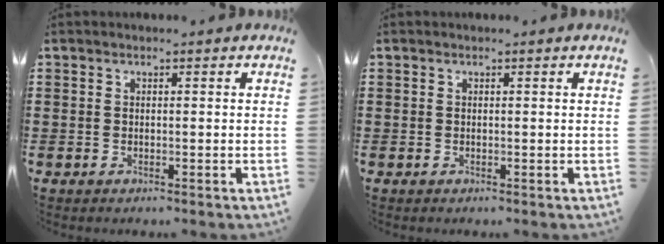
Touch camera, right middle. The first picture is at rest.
{"total": 0.0}